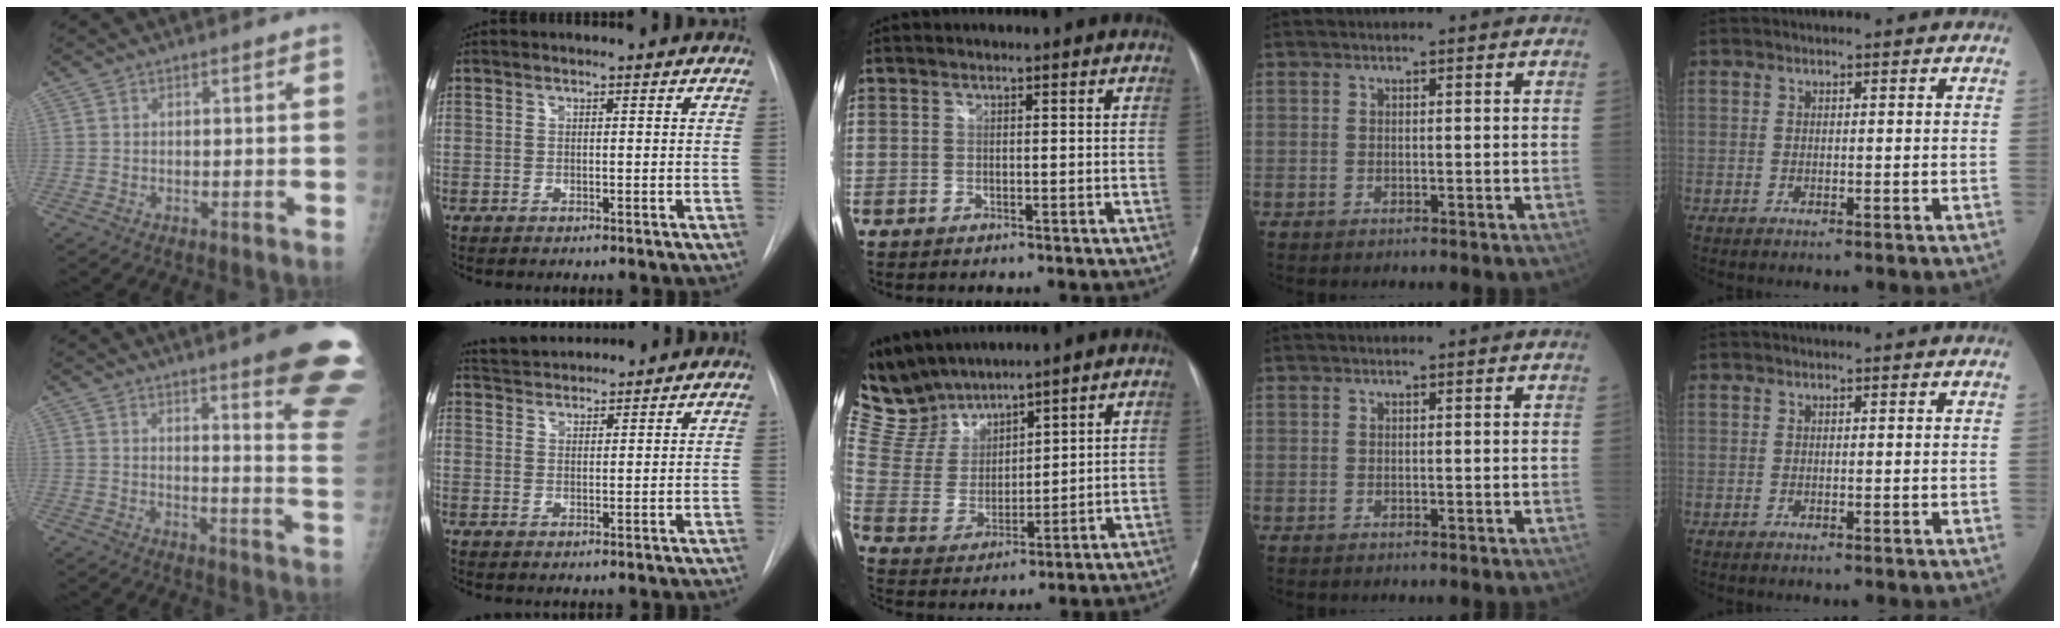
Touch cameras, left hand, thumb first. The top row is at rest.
{"thumb": {"total": 17.9, "force": [12.3, 1.8, 12.9], "torque": [-0.136, -0.083, 0.141]}, "index": {"total": 6.6, "force": [6.4, 0.9, 1.2], "torque": [-0.027, 0.033, 0.106]}, "middle": {"total": 9.8, "force": [9.5, 2.0, 1.4], "torque": [-0.053, 0.014, 0.208]}}